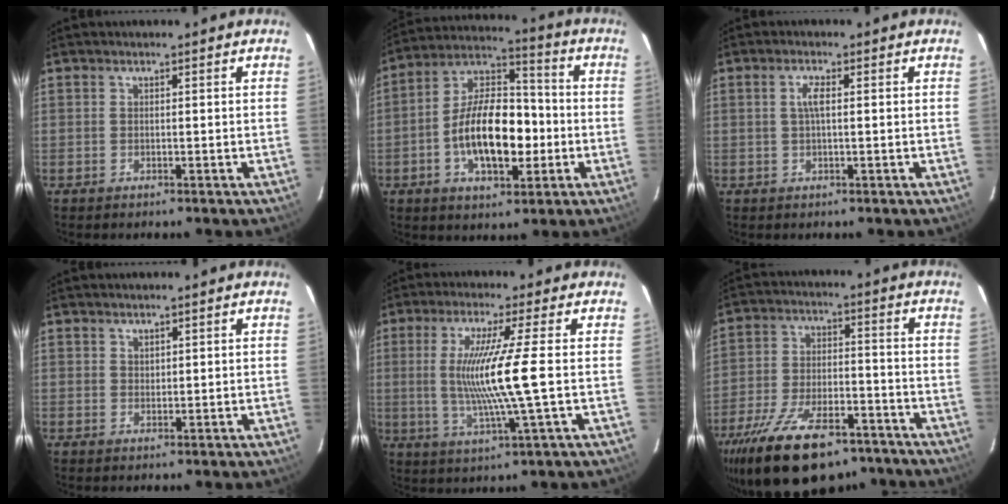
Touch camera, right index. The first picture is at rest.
{"total": 16.1, "force": [-3.4, 8.0, 13.5], "torque": [-0.249, 0.015, -0.058]}
{"total": 2.4, "force": [0.3, 0.4, 2.3], "torque": [-0.048, 0.003, 0.005]}
{"total": 1.2, "force": [0.9, 0.7, 0.2], "torque": [0.000, 0.002, 0.016]}
{"total": 11.7, "force": [0.1, -1.5, 11.6], "torque": [-0.219, -0.017, 0.008]}
{"total": 21.9, "force": [-15.7, 9.4, 12.1], "torque": [-0.242, -0.022, -0.243]}